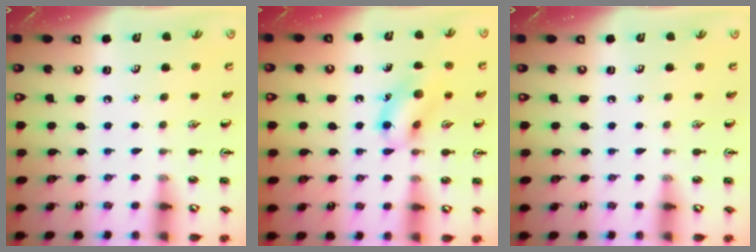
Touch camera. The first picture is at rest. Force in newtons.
{"total": 12.8, "press": 12.7, "slide": 2.0}
{"total": 0.0}